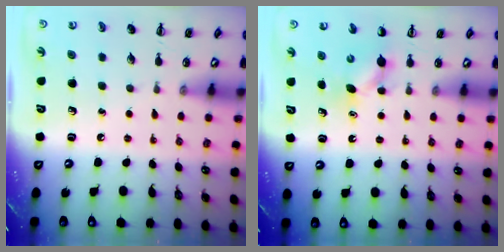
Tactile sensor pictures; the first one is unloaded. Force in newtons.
{"total": 3.4, "press": 3.3, "slide": 0.8}